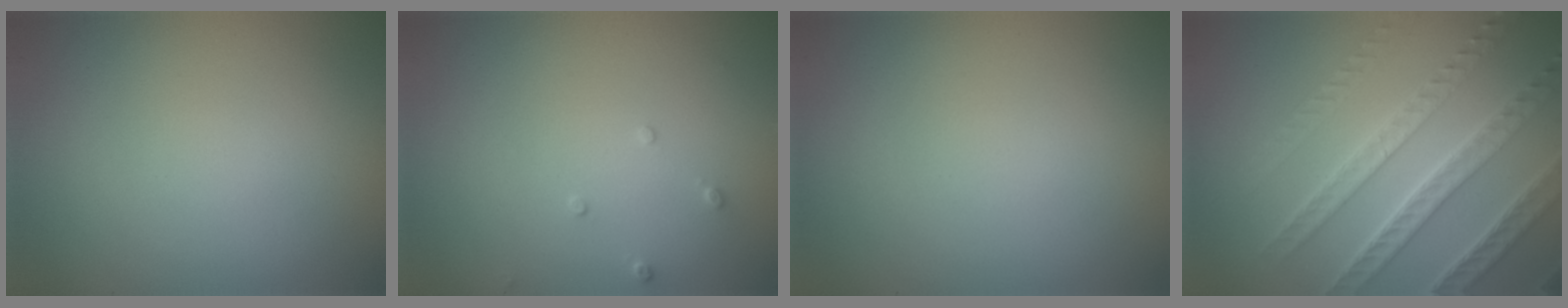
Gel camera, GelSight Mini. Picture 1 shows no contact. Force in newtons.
{"total": 0.8, "press": 0.8, "slide": 0.2}
{"total": 0.0}
{"total": 7.9, "press": 5.6, "slide": 5.6}